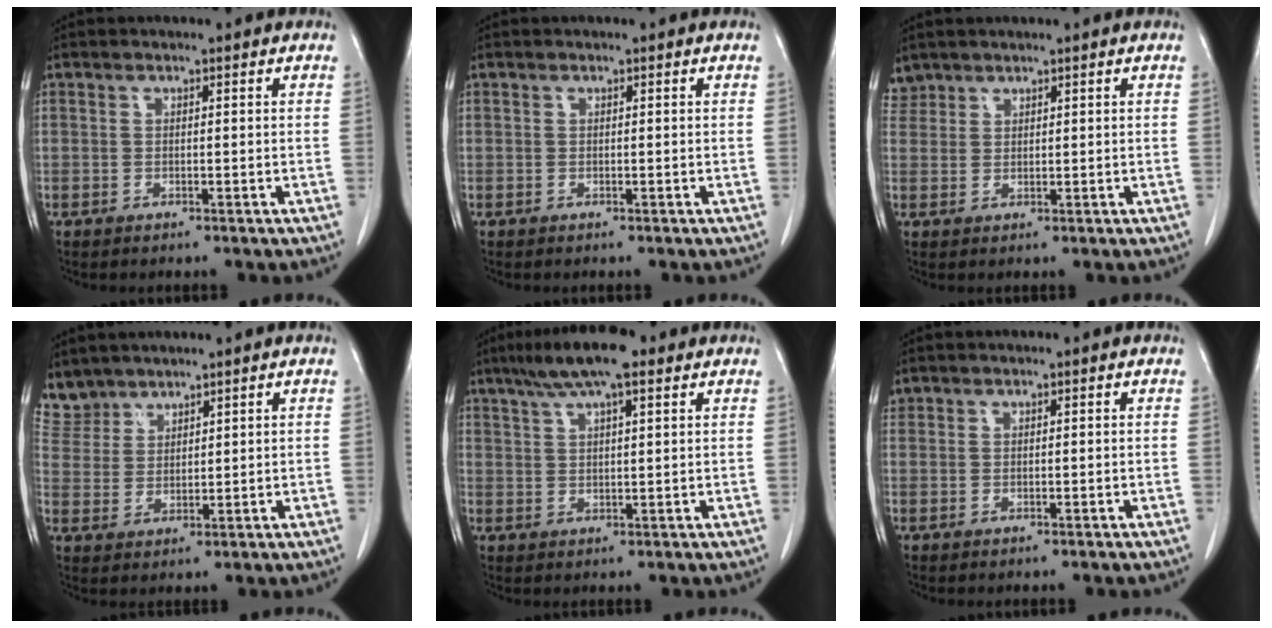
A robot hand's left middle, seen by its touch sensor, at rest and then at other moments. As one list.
[{"total": 0.0}, {"total": 2.3, "force": [2.0, 1.0, -0.4], "torque": [0.010, 0.010, 0.041]}, {"total": 5.5, "force": [5.1, 2.2, -0.4], "torque": [0.007, 0.004, 0.114]}, {"total": 9.2, "force": [6.2, 1.7, 6.6], "torque": [-0.117, 0.023, 0.101]}, {"total": 0.8, "force": [0.6, 0.5, 0.0], "torque": [0.001, 0.012, 0.013]}]